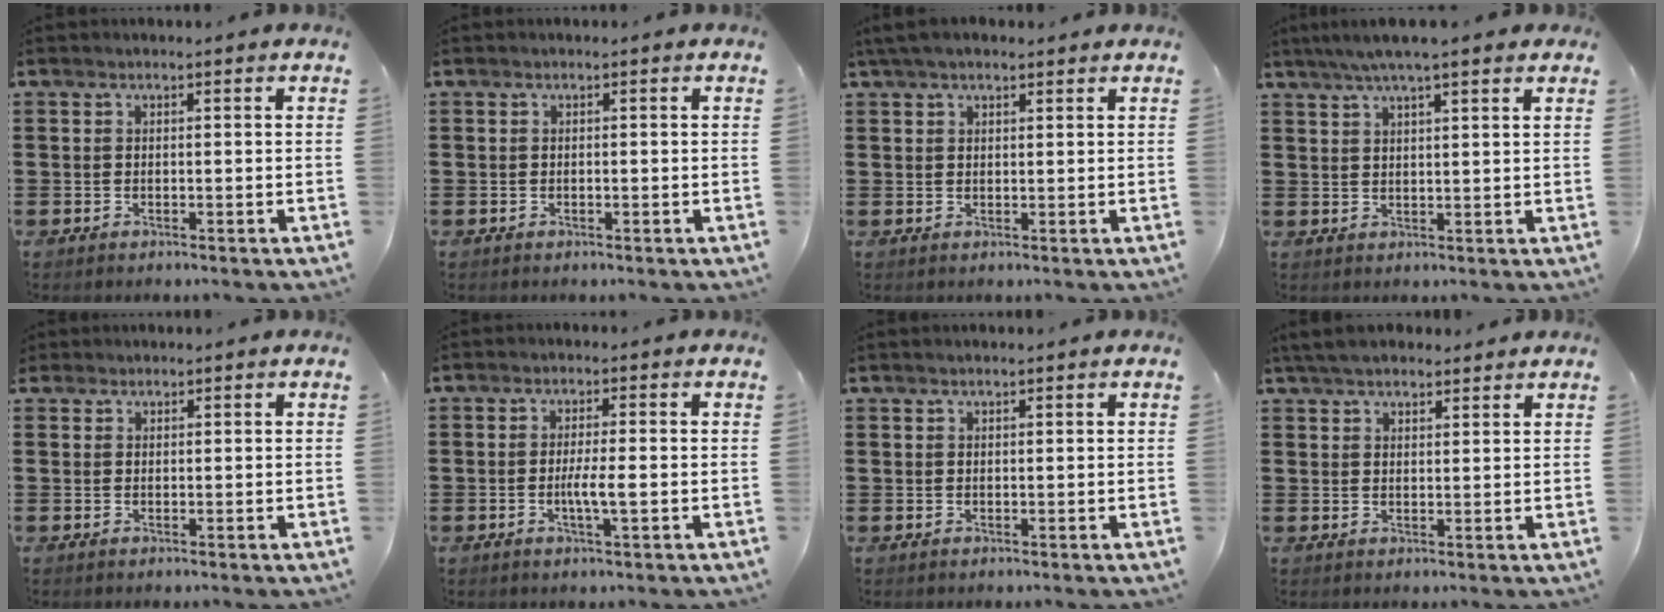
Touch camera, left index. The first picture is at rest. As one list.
[{"total": 0.0}, {"total": 2.8, "force": [2.1, 0.9, 1.7], "torque": [-0.037, 0.006, 0.040]}, {"total": 5.0, "force": [3.8, 0.3, 3.2], "torque": [-0.070, -0.001, 0.067]}, {"total": 1.0, "force": [0.9, 0.5, 0.0], "torque": [-0.003, 0.003, 0.018]}, {"total": 3.6, "force": [-0.6, 0.3, 3.6], "torque": [-0.061, -0.003, -0.011]}, {"total": 0.6, "force": [0.5, 0.0, 0.3], "torque": [-0.007, -0.001, 0.011]}, {"total": 4.4, "force": [3.9, 1.2, 1.6], "torque": [-0.043, -0.001, 0.074]}]